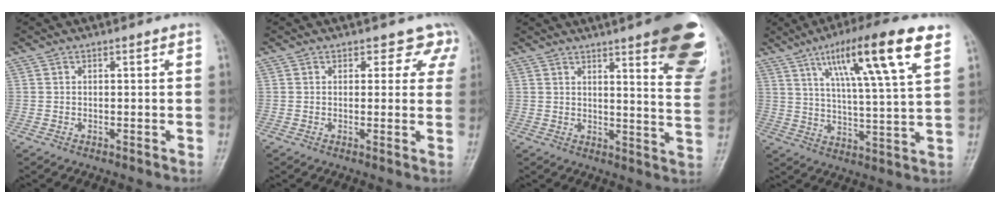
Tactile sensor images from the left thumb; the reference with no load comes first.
{"total": 4.3, "force": [3.3, 2.8, 0.6], "torque": [0.033, -0.016, 0.018]}
{"total": 19.3, "force": [11.2, 3.9, 15.2], "torque": [-0.163, -0.054, 0.130]}
{"total": 17.4, "force": [9.0, 2.3, 14.7], "torque": [-0.235, -0.025, 0.146]}